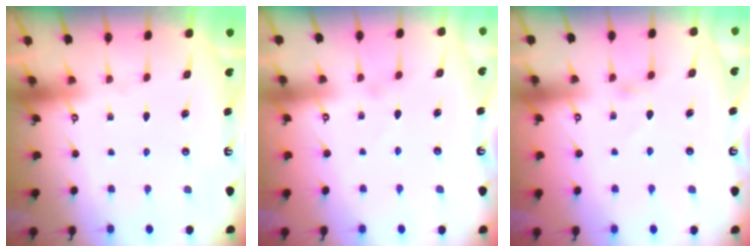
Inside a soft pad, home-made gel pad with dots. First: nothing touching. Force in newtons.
{"total": 1.3, "press": 1.3, "slide": 0.3}
{"total": 1.3, "press": 1.3, "slide": 0.3}